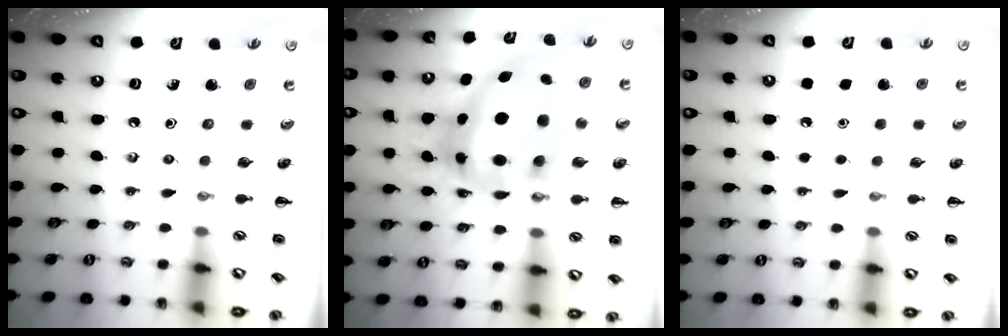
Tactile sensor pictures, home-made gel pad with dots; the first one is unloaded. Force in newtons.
{"total": 14.3, "press": 13.8, "slide": 3.7}
{"total": 1.7, "press": 1.7, "slide": 0.1}